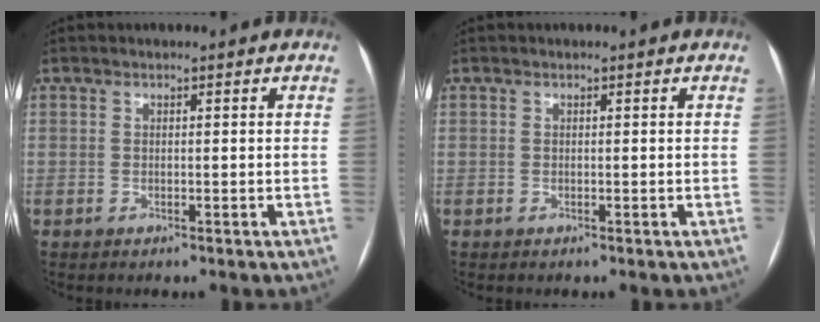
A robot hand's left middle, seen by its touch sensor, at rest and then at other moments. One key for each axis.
{"total": 0.0}